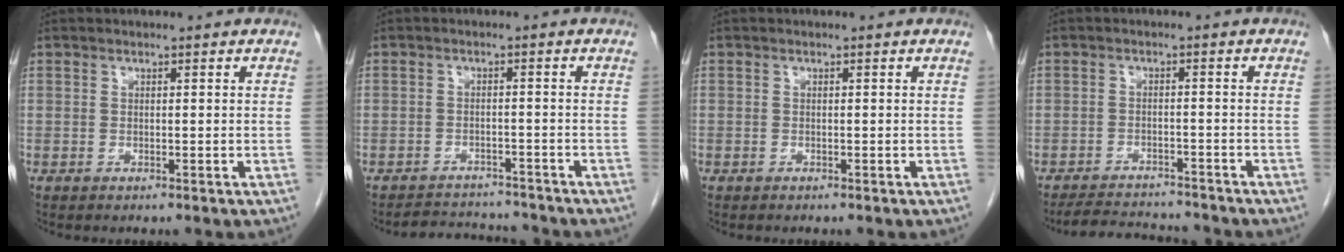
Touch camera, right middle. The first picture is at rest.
{"total": 5.6, "force": [-5.5, 1.0, -0.1], "torque": [0.000, 0.005, -0.082]}
{"total": 0.0}
{"total": 7.1, "force": [-7.0, 0.9, 1.2], "torque": [-0.024, -0.002, -0.107]}